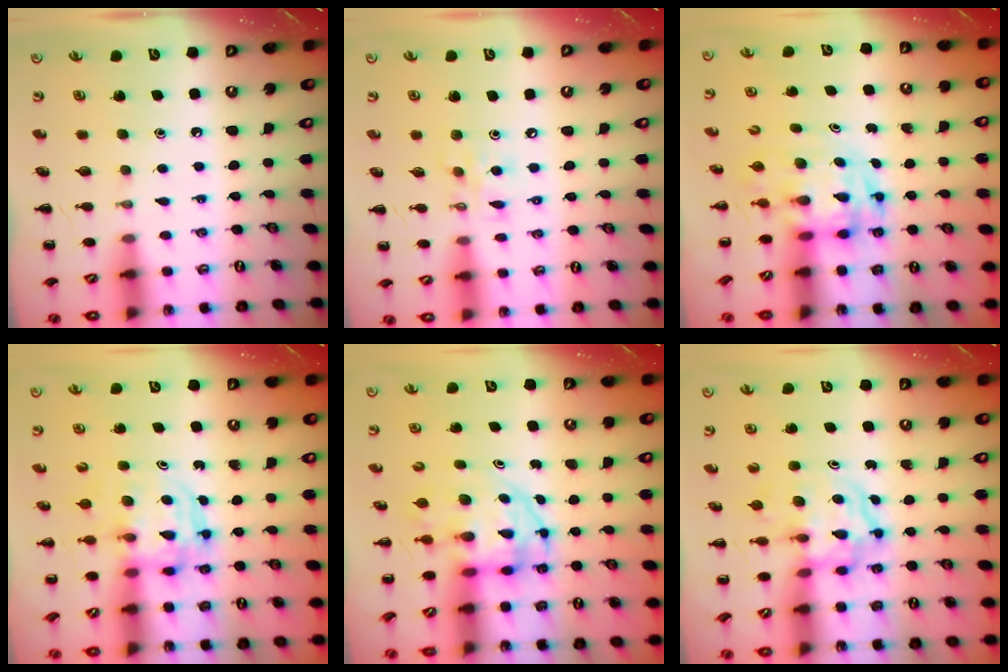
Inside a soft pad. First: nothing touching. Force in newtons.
{"total": 6.7, "press": 6.7, "slide": 0.6}
{"total": 3.4, "press": 3.3, "slide": 0.7}
{"total": 3.7, "press": 3.6, "slide": 0.2}
{"total": 3.7, "press": 3.7, "slide": 0.7}
{"total": 3.7, "press": 3.7, "slide": 0.4}